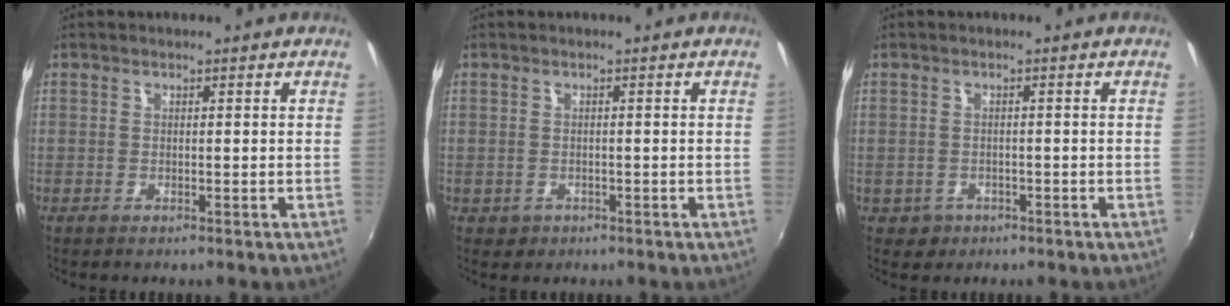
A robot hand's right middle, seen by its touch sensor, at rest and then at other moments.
{"total": 0.8, "force": [-0.3, 0.7, 0.2], "torque": [-0.003, -0.004, -0.003]}
{"total": 3.0, "force": [-1.1, 2.7, 0.7], "torque": [-0.023, -0.003, -0.011]}